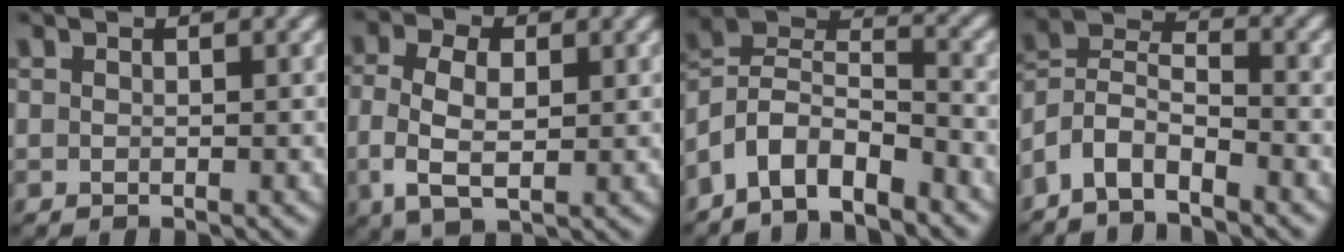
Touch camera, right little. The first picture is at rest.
{"total": 5.8, "force": [-0.1, 4.0, 4.1], "torque": [-0.081, -0.010, 0.002]}
{"total": 9.2, "force": [-1.9, 7.7, 4.8], "torque": [-0.118, -0.031, -0.038]}
{"total": 9.0, "force": [-2.5, 8.0, 3.5], "torque": [-0.105, -0.034, -0.053]}